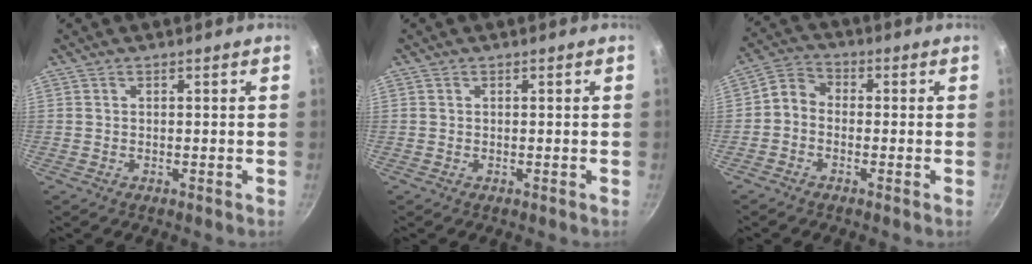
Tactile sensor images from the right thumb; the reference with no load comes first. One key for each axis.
{"total": 0.0}
{"total": 4.2, "fx": -1.4, "fy": 3.3, "fz": 2.3, "tx": -0.039, "ty": 0.026, "tz": -0.044}